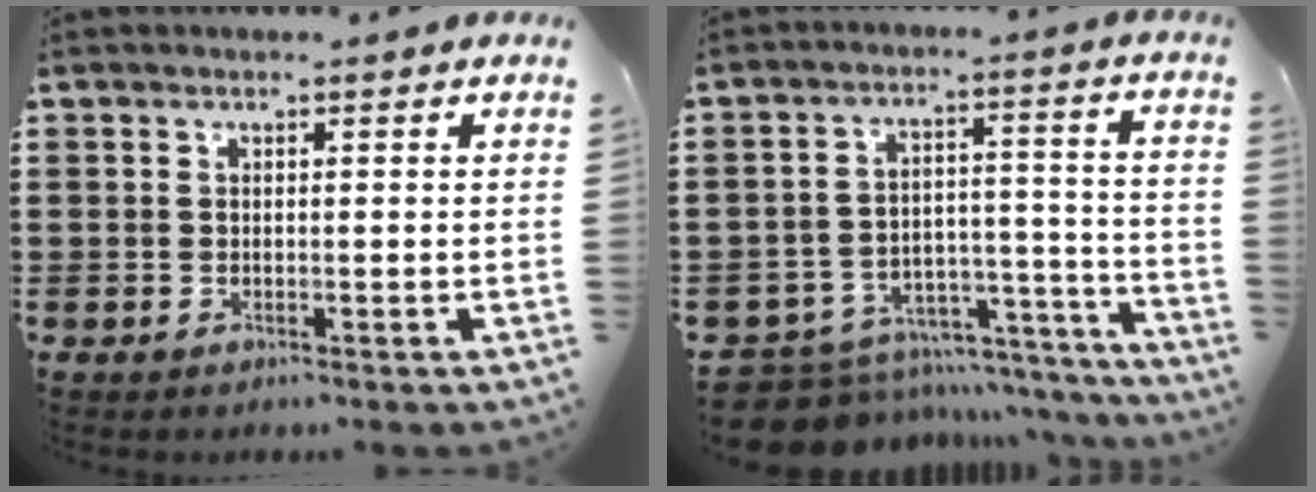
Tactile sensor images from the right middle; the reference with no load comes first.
{"total": 6.3, "force": [-5.6, 2.8, 0.8], "torque": [-0.029, 0.005, -0.110]}